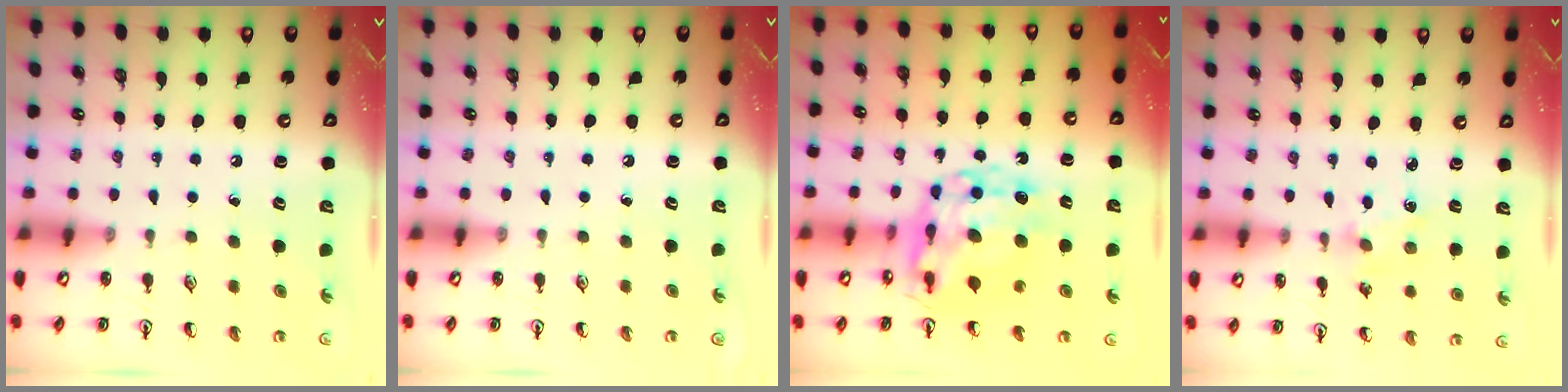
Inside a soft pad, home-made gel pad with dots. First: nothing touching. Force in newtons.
{"total": 0.0}
{"total": 12.6, "press": 12.5, "slide": 1.1}
{"total": 1.8, "press": 1.7, "slide": 0.3}